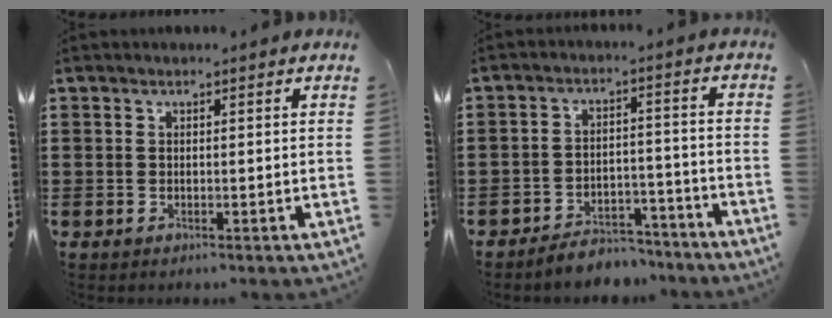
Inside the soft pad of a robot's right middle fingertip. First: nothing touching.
{"total": 4.8, "force": [-4.7, 0.8, 0.2], "torque": [-0.006, 0.010, -0.096]}